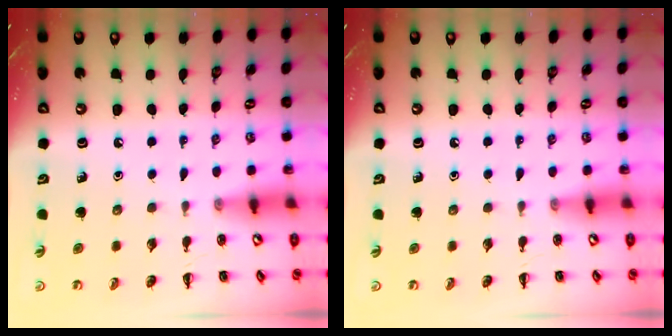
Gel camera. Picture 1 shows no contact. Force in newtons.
{"total": 0.0}